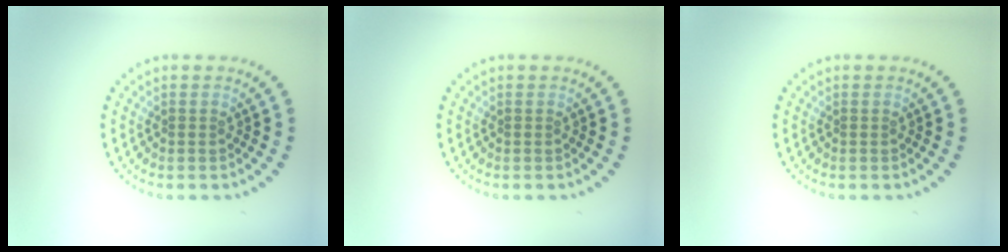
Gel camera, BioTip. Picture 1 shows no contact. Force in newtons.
{"total": 0.0}
{"total": 0.0}